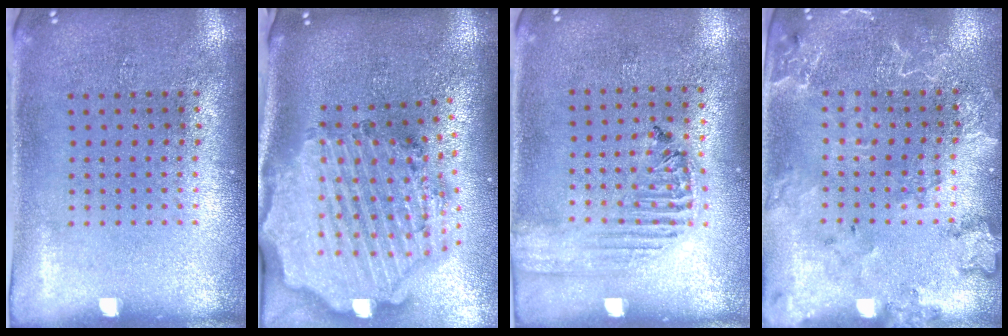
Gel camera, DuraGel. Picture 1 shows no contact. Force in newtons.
{"total": 4.1, "press": 3.3, "slide": 2.4}
{"total": 1.6, "press": 1.6, "slide": 0.4}
{"total": 2.2, "press": 2.1, "slide": 0.5}